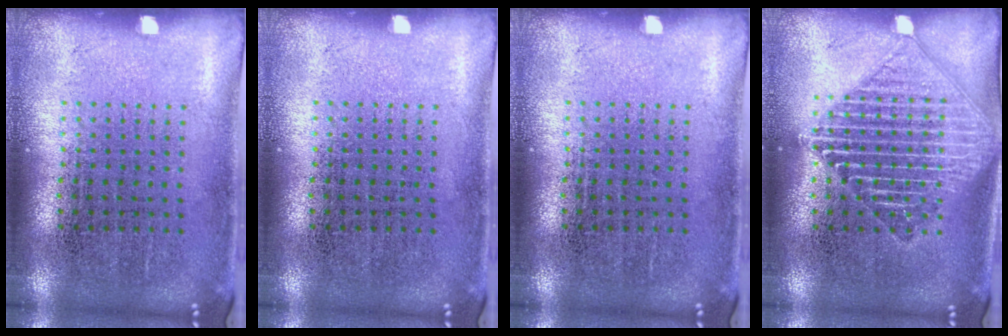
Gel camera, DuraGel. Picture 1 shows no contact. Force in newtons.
{"total": 0.0}
{"total": 0.0}
{"total": 2.1, "press": 2.1, "slide": 0.3}